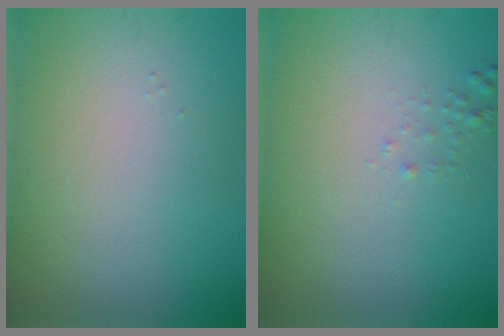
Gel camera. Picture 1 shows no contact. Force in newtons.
{"total": 0.6, "press": 0.6, "slide": 0.0}